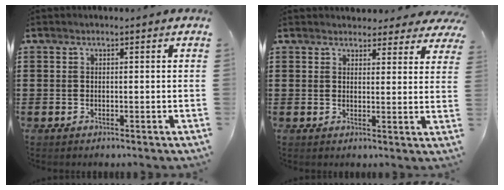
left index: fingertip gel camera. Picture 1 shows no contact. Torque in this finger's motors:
{"motor_torque": [1.12, -1.02, 0.33, 0.04]}